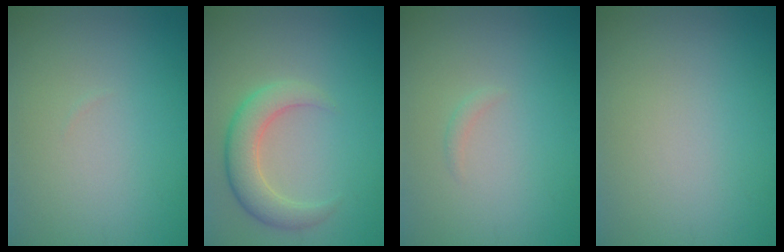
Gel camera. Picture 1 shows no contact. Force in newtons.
{"total": 4.0, "press": 4.0, "slide": 0.3}
{"total": 0.6, "press": 0.6, "slide": 0.0}
{"total": 0.0}